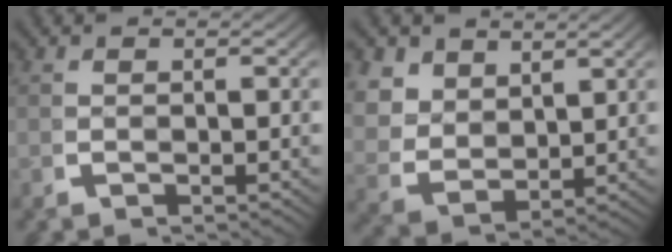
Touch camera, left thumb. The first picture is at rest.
{"total": 6.3, "force": [1.5, 4.8, 3.8], "torque": [-0.111, -0.030, 0.046]}